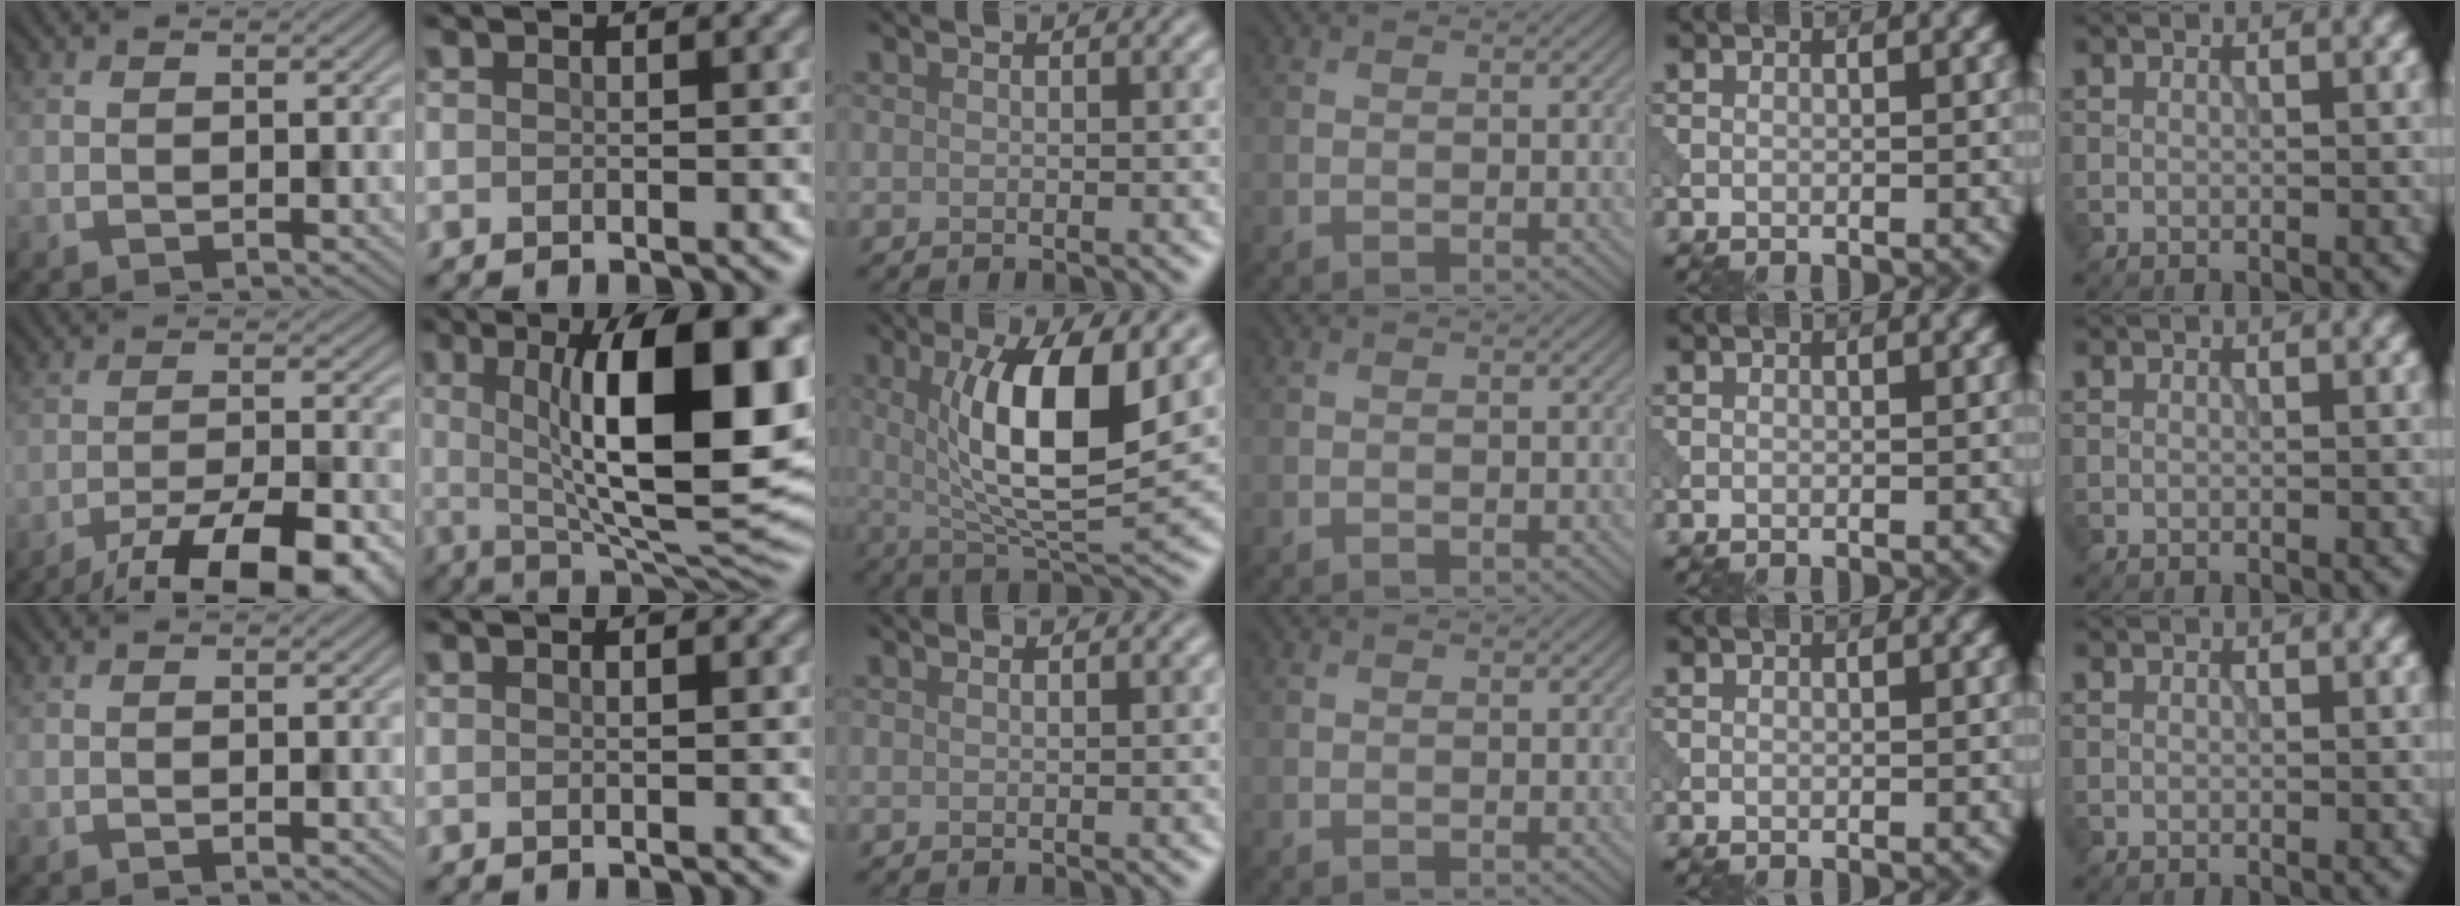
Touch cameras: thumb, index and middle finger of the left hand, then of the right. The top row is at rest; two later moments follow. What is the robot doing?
{"motion": "pour", "object": "beaker"}